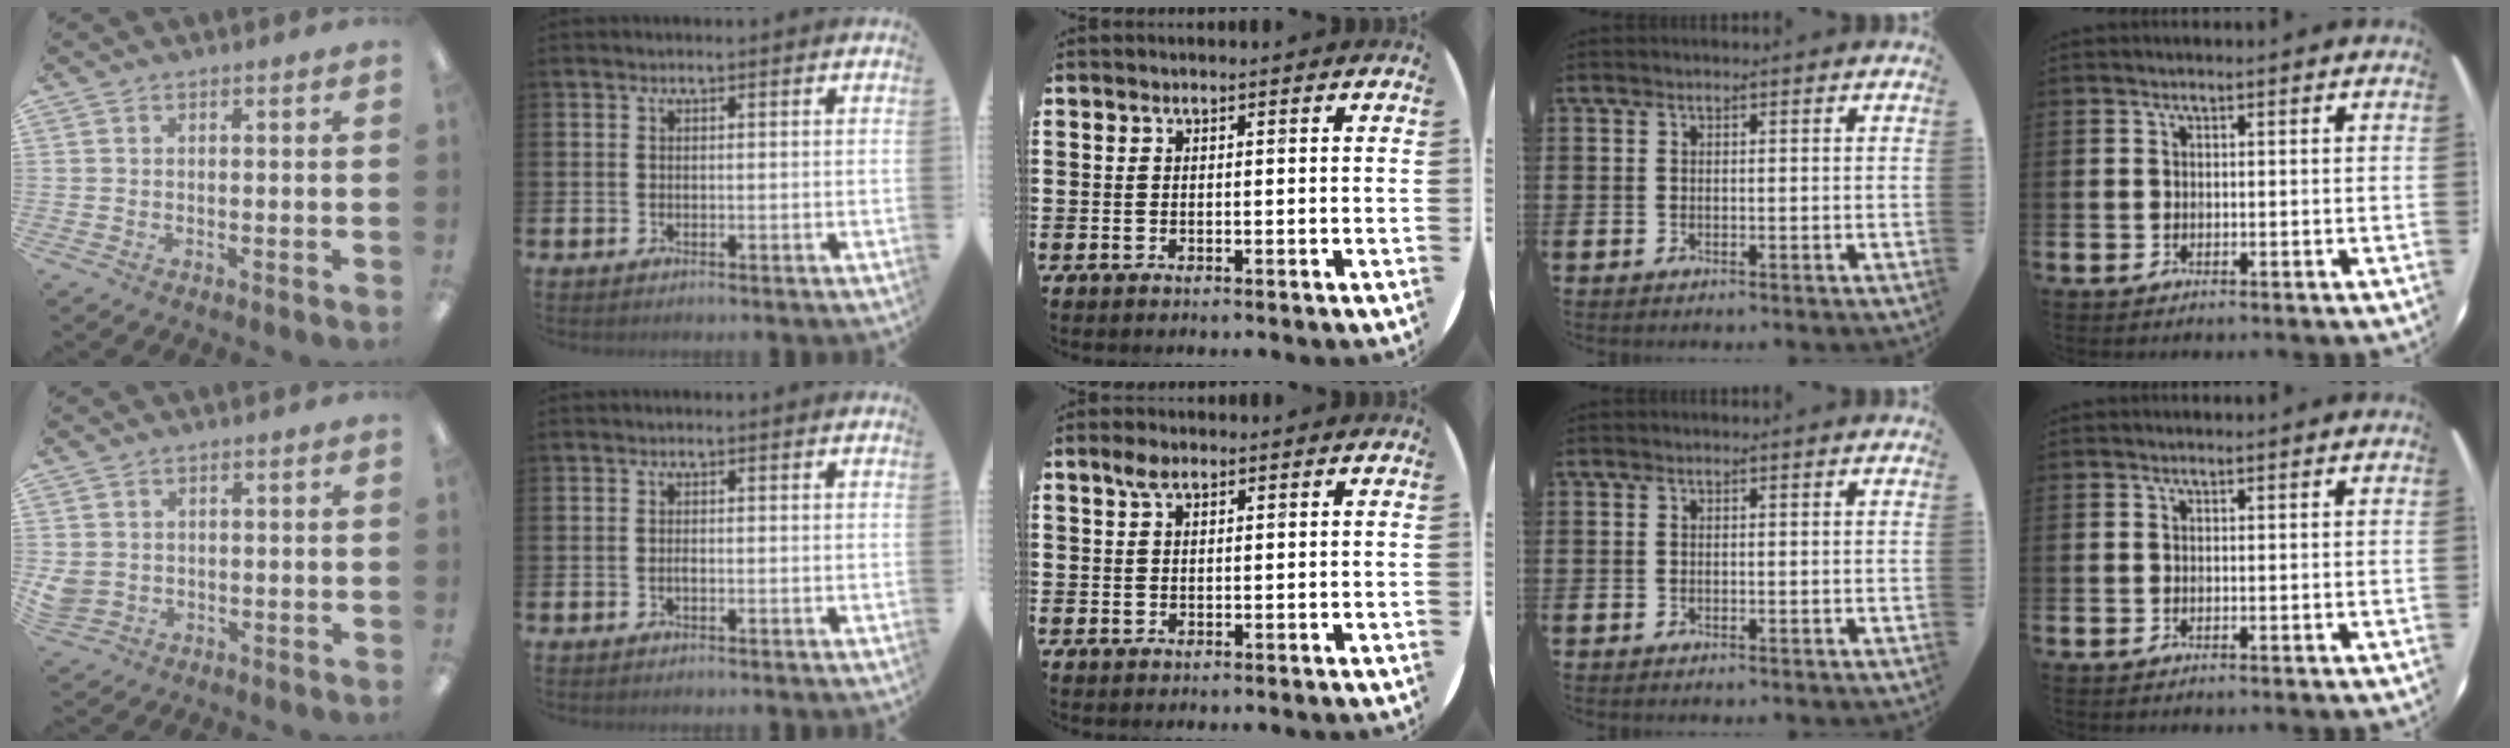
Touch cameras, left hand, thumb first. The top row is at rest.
{"thumb": {"total": 3.3, "force": [0.5, 3.0, 1.1], "torque": [-0.022, -0.001, 0.008]}, "index": {"total": 0.6, "force": [-0.2, 0.2, 0.5], "torque": [-0.006, -0.004, -0.005]}, "middle": {"total": 2.0, "force": [1.2, 1.0, 1.2], "torque": [-0.019, 0.003, 0.020]}}